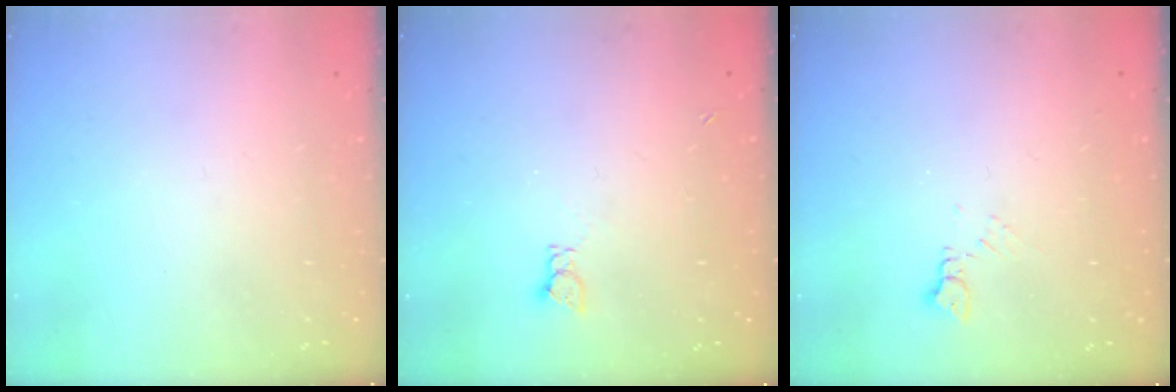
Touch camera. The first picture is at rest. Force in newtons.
{"total": 2.0, "press": 2.0, "slide": 0.3}
{"total": 2.9, "press": 2.9, "slide": 0.5}